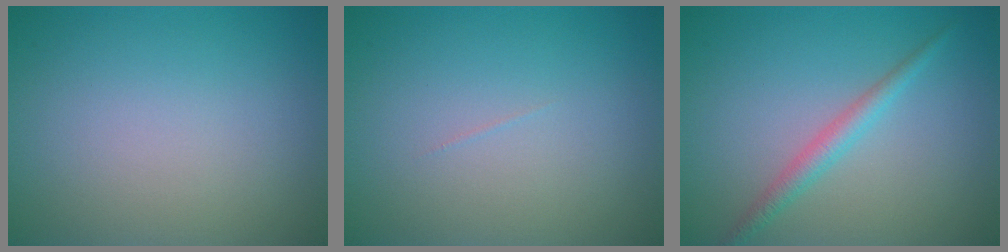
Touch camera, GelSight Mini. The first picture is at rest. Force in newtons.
{"total": 0.0}
{"total": 2.0, "press": 2.0, "slide": 0.1}